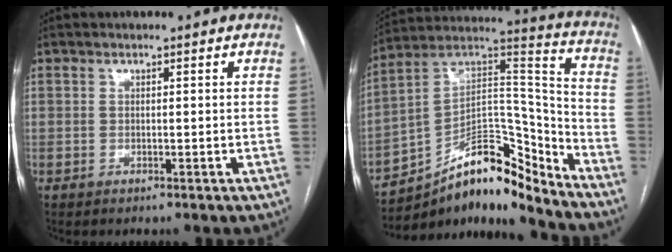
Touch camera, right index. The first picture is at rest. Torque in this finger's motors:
{"motor_torque": [-0.23, -0.79, -0.21, -0.07]}